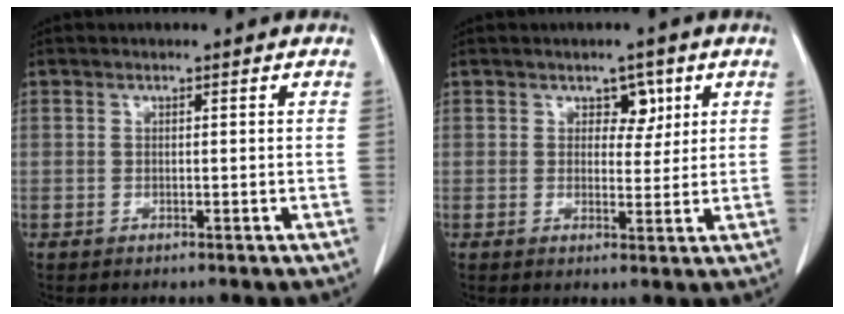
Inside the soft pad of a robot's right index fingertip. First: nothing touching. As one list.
[{"total": 3.3, "force": [1.6, 2.1, 1.9], "torque": [-0.018, 0.003, 0.022]}]